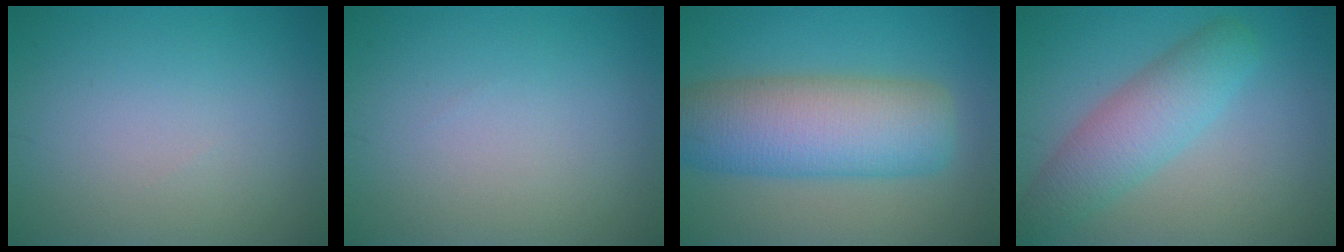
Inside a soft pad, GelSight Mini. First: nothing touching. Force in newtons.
{"total": 0.0}
{"total": 9.3, "press": 9.3, "slide": 0.6}
{"total": 5.0, "press": 5.0, "slide": 0.1}